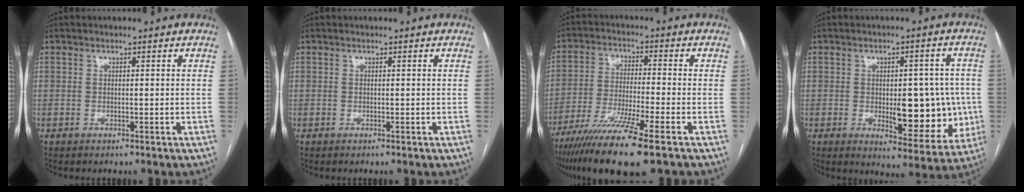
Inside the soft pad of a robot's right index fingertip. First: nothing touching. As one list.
[{"total": 0.0}, {"total": 12.8, "force": [-8.6, -0.6, 9.5], "torque": [-0.183, -0.036, -0.150]}, {"total": 11.6, "force": [-1.3, 4.9, 10.4], "torque": [-0.119, 0.004, -0.002]}]